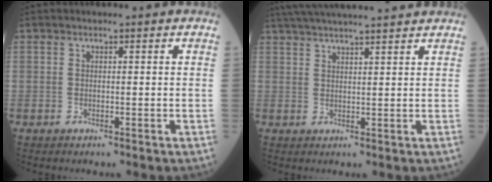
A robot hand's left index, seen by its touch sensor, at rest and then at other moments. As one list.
[{"total": 15.5, "force": [14.0, 0.5, 6.5], "torque": [-0.119, 0.036, 0.208]}]